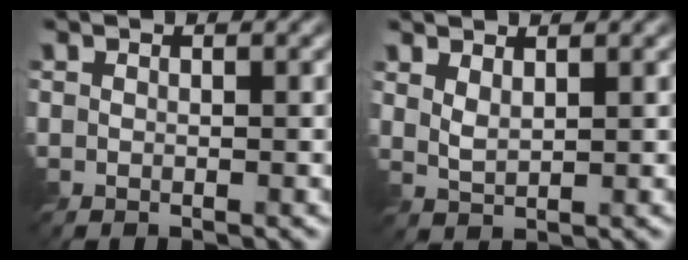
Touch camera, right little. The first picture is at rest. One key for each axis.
{"total": 1.5, "fx": 1.0, "fy": 0.5, "fz": 1.1, "tx": -0.025, "ty": -0.002, "tz": 0.021}